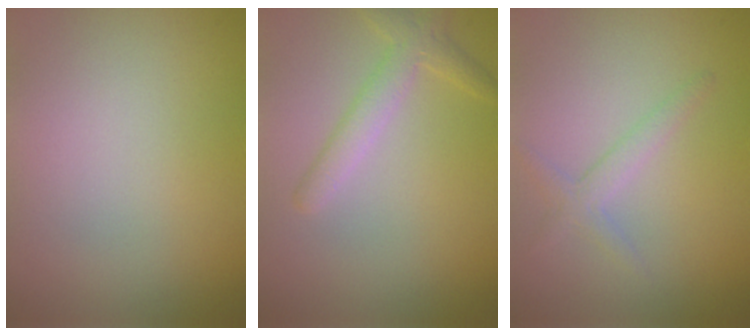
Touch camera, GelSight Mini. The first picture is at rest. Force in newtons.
{"total": 2.4, "press": 2.4, "slide": 0.2}
{"total": 1.8, "press": 1.8, "slide": 0.1}